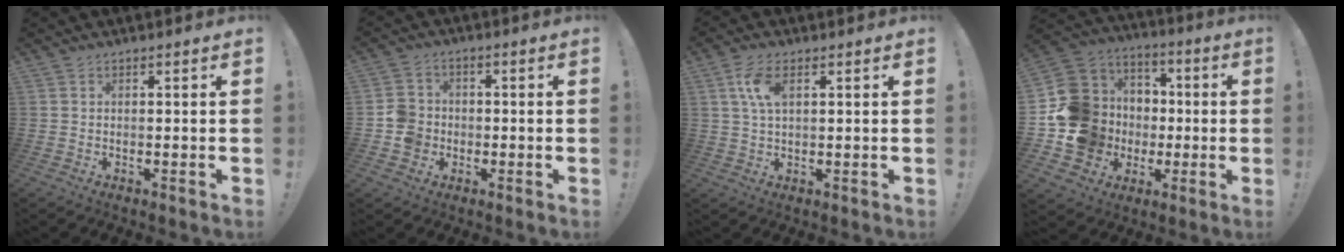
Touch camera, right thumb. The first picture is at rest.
{"total": 7.6, "force": [-2.4, 6.7, 2.7], "torque": [-0.039, 0.026, -0.041]}
{"total": 6.5, "force": [2.2, 3.0, 5.4], "torque": [-0.107, 0.000, 0.037]}
{"total": 19.5, "force": [-2.2, 18.0, 7.2], "torque": [-0.128, 0.019, 0.009]}